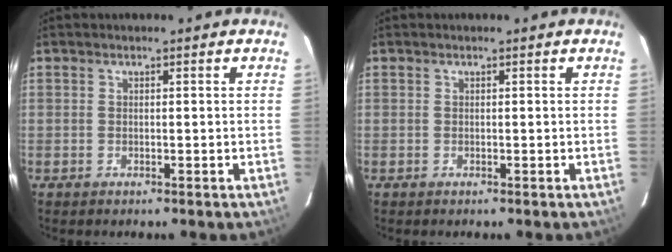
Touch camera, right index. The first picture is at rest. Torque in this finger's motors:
{"motor_torque": [0.00, 0.00, 0.01, 0.01]}